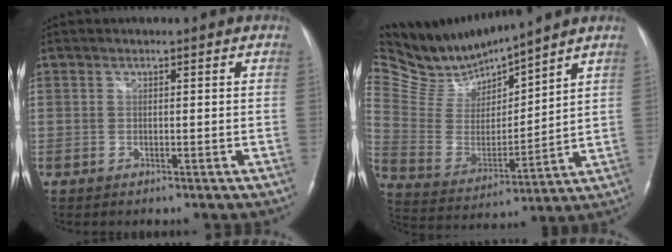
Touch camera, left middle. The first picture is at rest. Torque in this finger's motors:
{"motor_torque": [0.06, -0.64, -0.27, -0.07]}